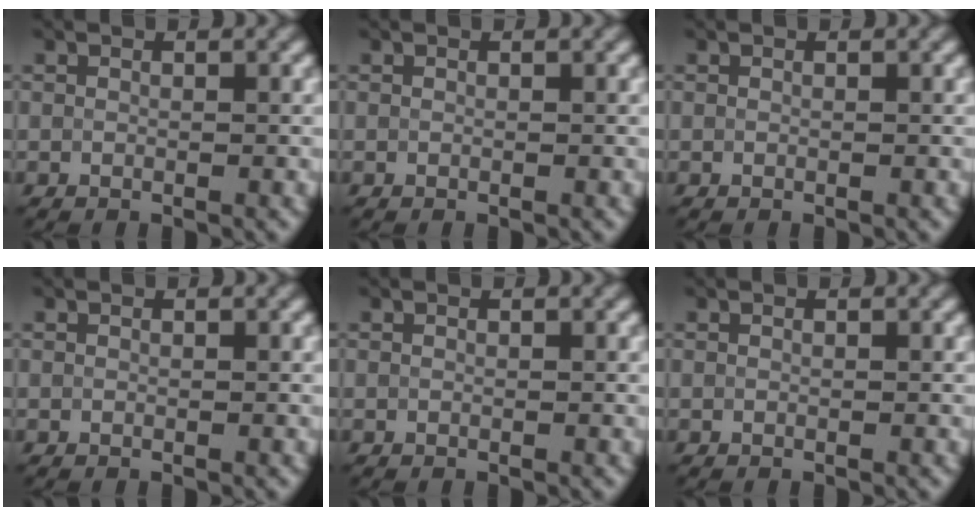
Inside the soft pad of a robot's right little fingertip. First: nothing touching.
{"total": 0.0}
{"total": 0.0}
{"total": 0.0}
{"total": 0.0}
{"total": 0.0}